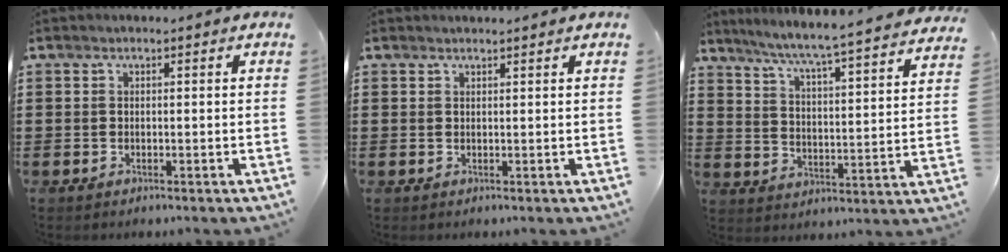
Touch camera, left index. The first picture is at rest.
{"total": 0.9, "force": [0.8, -0.1, 0.2], "torque": [-0.006, -0.002, 0.017]}
{"total": 5.9, "force": [5.3, -1.1, 2.2], "torque": [-0.067, -0.048, 0.081]}